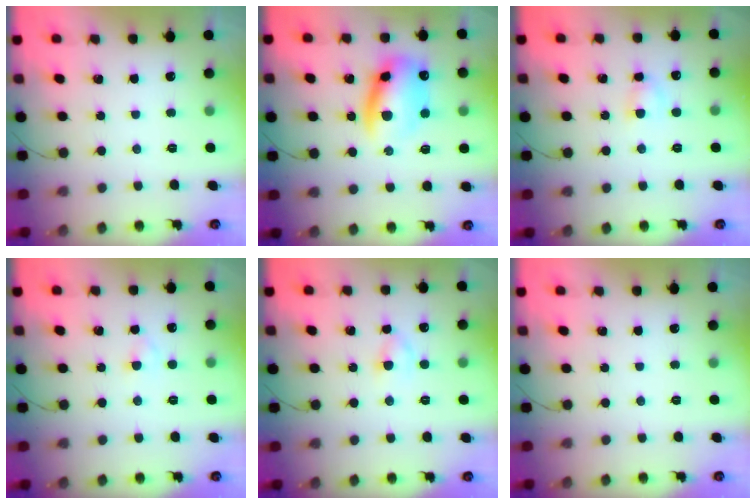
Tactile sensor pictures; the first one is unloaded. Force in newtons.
{"total": 12.2, "press": 11.9, "slide": 2.6}
{"total": 2.7, "press": 2.5, "slide": 1.0}
{"total": 2.1, "press": 1.9, "slide": 0.9}
{"total": 2.5, "press": 2.2, "slide": 1.2}
{"total": 0.0}